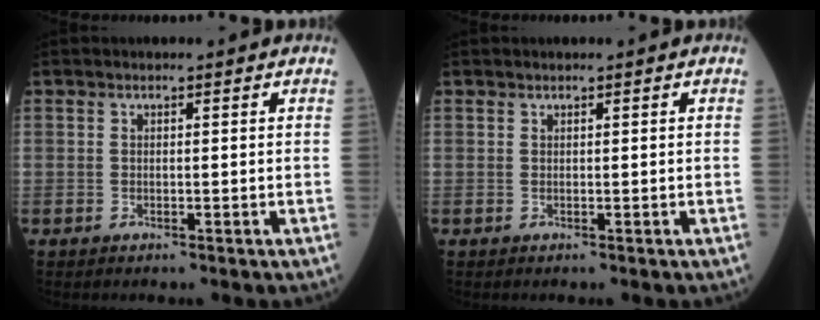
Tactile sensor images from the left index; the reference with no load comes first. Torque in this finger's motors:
{"motor_torque": [0.01, 0.01, 0.00, 0.00]}